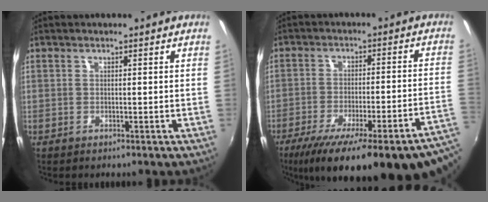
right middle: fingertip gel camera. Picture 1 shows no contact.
{"total": 29.0, "force": [-20.0, 5.7, 20.2], "torque": [-0.286, -0.049, -0.264]}